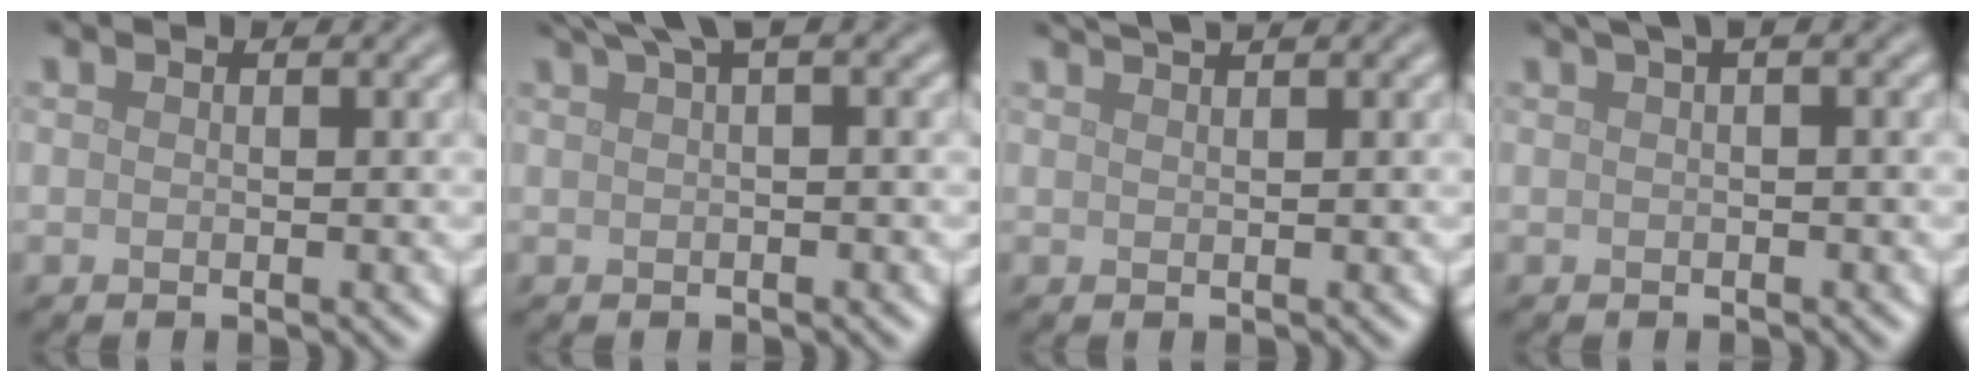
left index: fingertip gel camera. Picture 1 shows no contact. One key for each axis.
{"total": 3.0, "fx": 1.7, "fy": 0.6, "fz": 2.4, "tx": -0.032, "ty": 0.012, "tz": 0.029}
{"total": 2.2, "fx": 1.8, "fy": 0.4, "fz": 1.2, "tx": -0.009, "ty": 0.006, "tz": 0.022}
{"total": 2.3, "fx": 1.1, "fy": 0.6, "fz": 2.0, "tx": -0.029, "ty": 0.005, "tz": 0.014}